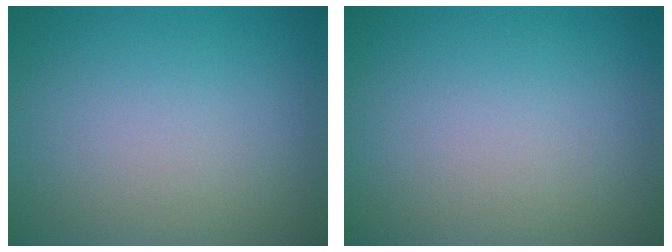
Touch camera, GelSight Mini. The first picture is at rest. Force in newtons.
{"total": 0.0}